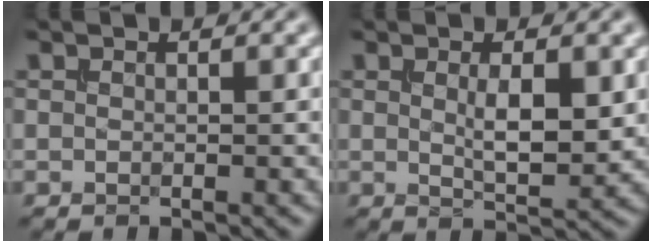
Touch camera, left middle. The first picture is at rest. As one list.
[{"total": 3.4, "force": [0.4, 1.0, 3.2], "torque": [-0.062, -0.005, 0.013]}]